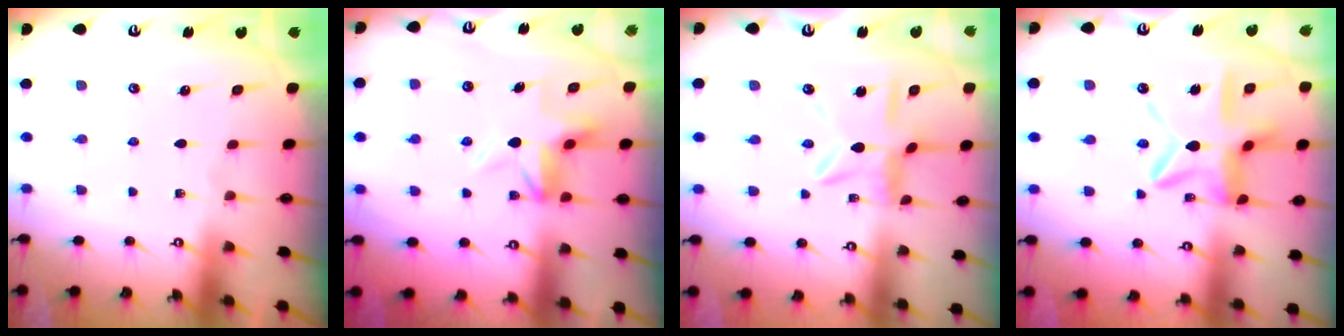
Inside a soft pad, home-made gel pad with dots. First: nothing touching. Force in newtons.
{"total": 4.5, "press": 4.0, "slide": 2.0}
{"total": 7.8, "press": 7.8, "slide": 0.8}
{"total": 13.2, "press": 13.2, "slide": 1.2}